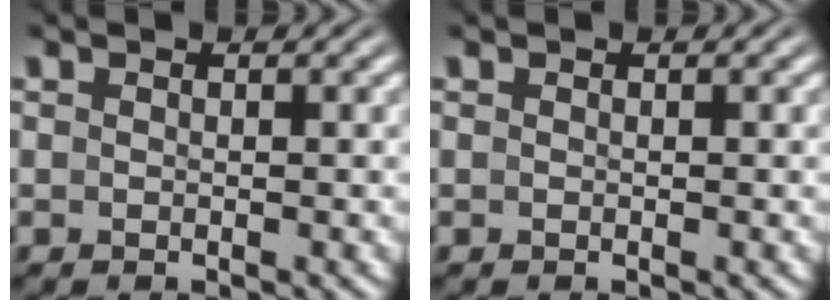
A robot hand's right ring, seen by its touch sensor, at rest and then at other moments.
{"total": 0.0}